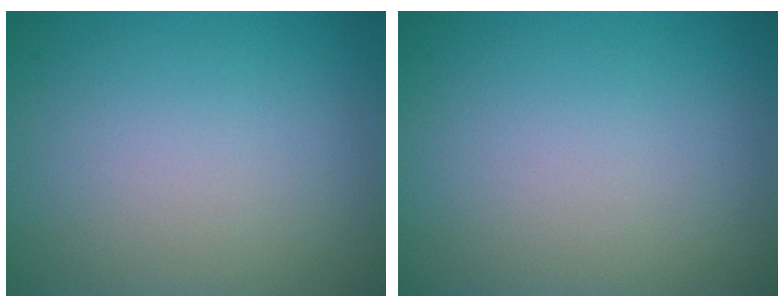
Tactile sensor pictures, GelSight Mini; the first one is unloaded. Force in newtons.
{"total": 0.0}